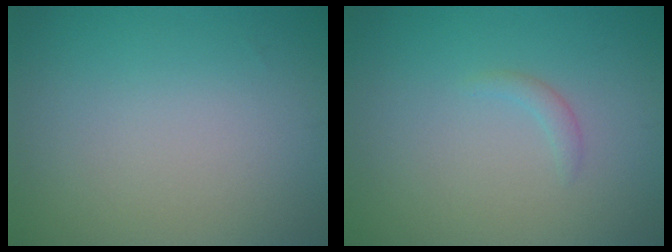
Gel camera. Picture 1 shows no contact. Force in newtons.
{"total": 0.9, "press": 0.9, "slide": 0.1}